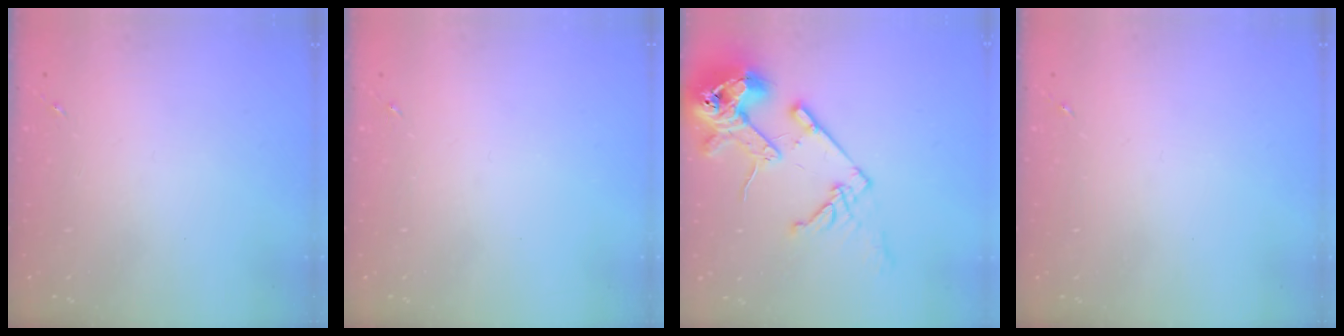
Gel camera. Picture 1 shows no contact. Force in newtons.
{"total": 0.0}
{"total": 18.6, "press": 18.4, "slide": 2.2}
{"total": 0.0}